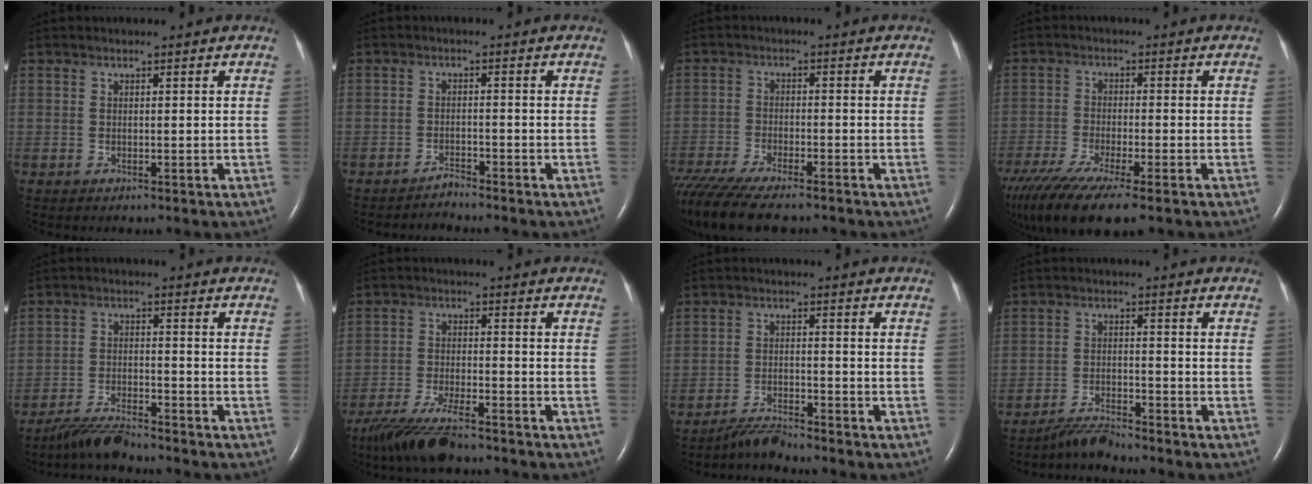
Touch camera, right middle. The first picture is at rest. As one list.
[{"total": 1.7, "force": [-1.7, -0.3, -0.1], "torque": [0.002, -0.009, -0.029]}, {"total": 12.8, "force": [-10.8, 2.1, 6.6], "torque": [-0.113, -0.026, -0.175]}, {"total": 13.7, "force": [-10.1, 1.7, 9.2], "torque": [-0.181, -0.033, -0.173]}, {"total": 5.7, "force": [-5.4, 0.3, 2.0], "torque": [-0.042, -0.021, -0.100]}, {"total": 9.3, "force": [-7.6, 1.2, 5.1], "torque": [-0.102, -0.029, -0.136]}, {"total": 3.5, "force": [-3.5, -0.3, 0.5], "torque": [-0.016, -0.020, -0.065]}, {"total": 3.9, "force": [-3.8, -0.3, 0.7], "torque": [-0.020, -0.021, -0.070]}]